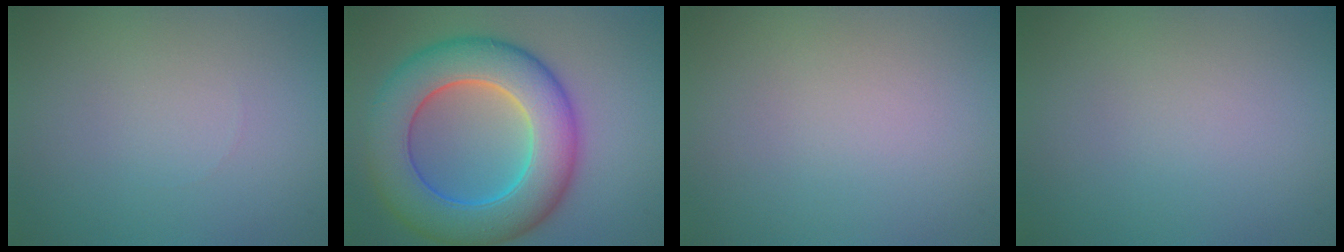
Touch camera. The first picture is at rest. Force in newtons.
{"total": 10.7, "press": 10.7, "slide": 0.4}
{"total": 0.0}
{"total": 0.0}